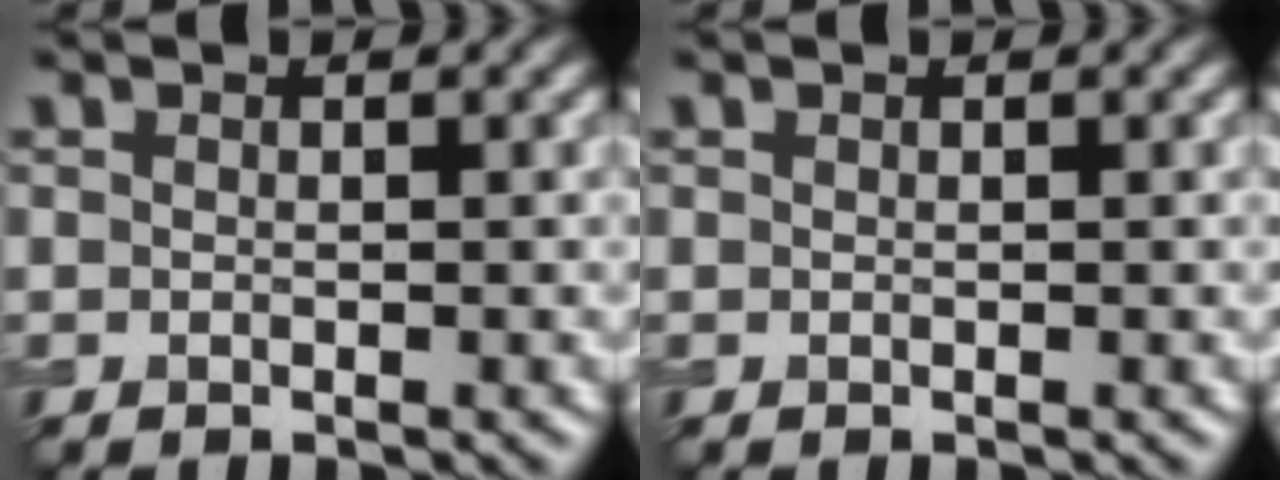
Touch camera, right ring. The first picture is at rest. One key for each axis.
{"total": 0.0}